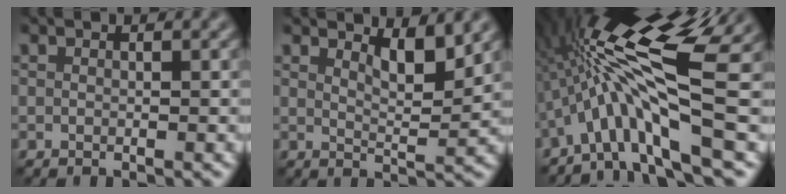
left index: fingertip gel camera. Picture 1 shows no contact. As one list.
[{"total": 2.8, "force": [2.0, 0.6, 1.8], "torque": [-0.026, -0.006, 0.037]}, {"total": 12.8, "force": [-0.1, 2.9, 12.5], "torque": [-0.220, 0.024, -0.002]}]